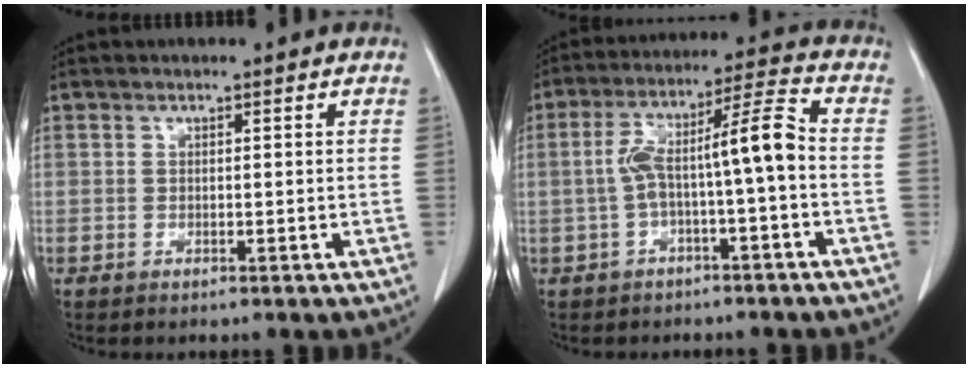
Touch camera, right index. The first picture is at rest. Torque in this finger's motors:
{"motor_torque": [0.79, 0.06, 0.29, 0.11]}